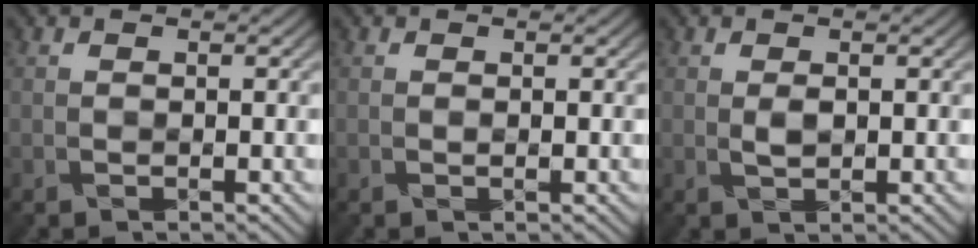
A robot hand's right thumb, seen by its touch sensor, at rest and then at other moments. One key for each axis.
{"total": 0.0}
{"total": 0.9, "fx": 0.3, "fy": 0.4, "fz": 0.7, "tx": -0.014, "ty": 0.000, "tz": 0.009}